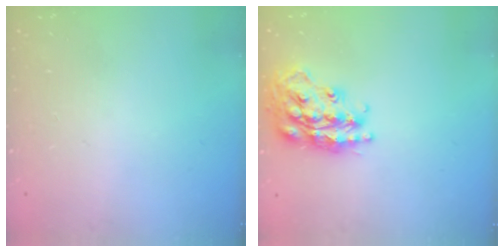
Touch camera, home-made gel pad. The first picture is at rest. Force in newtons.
{"total": 20.5, "press": 20.5, "slide": 1.4}